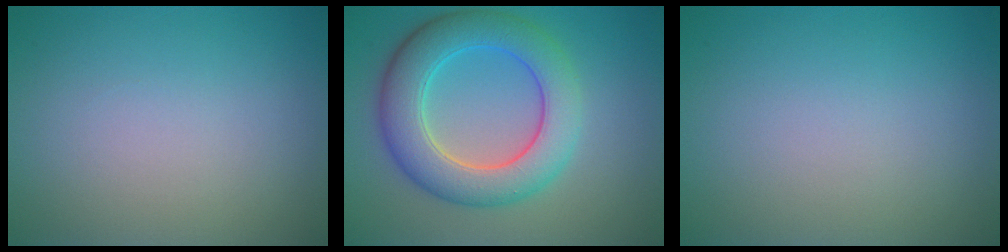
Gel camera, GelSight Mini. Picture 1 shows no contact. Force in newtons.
{"total": 7.3, "press": 7.3, "slide": 0.3}
{"total": 0.0}